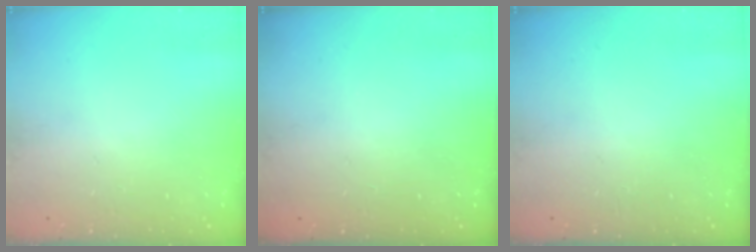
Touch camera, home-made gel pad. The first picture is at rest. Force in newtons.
{"total": 0.0}
{"total": 0.0}